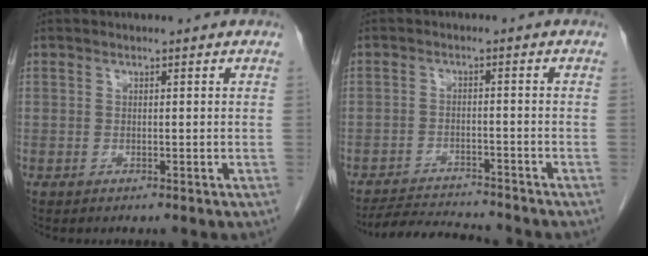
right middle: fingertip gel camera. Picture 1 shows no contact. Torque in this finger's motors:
{"motor_torque": [0.33, -0.39, 0.04, 0.01]}